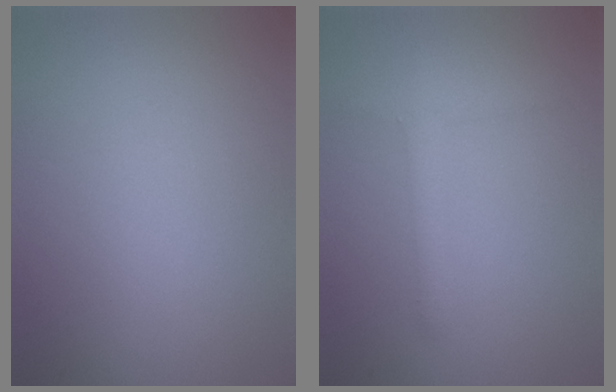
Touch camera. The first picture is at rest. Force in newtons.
{"total": 1.7, "press": 1.7, "slide": 0.1}